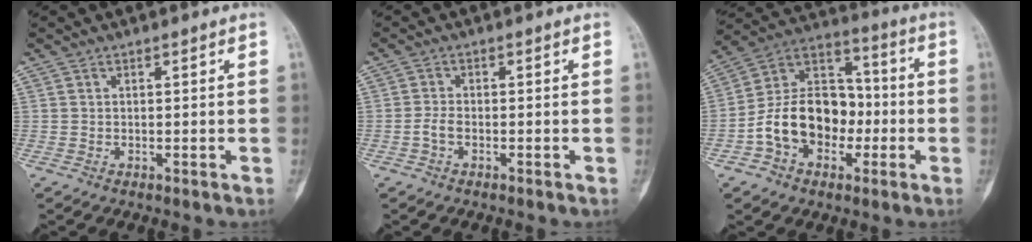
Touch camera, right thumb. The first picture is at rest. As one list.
[{"total": 1.9, "force": [-0.8, 1.0, 1.4], "torque": [-0.027, 0.007, -0.020]}, {"total": 16.6, "force": [-4.0, 12.0, 10.7], "torque": [-0.147, 0.055, -0.073]}]